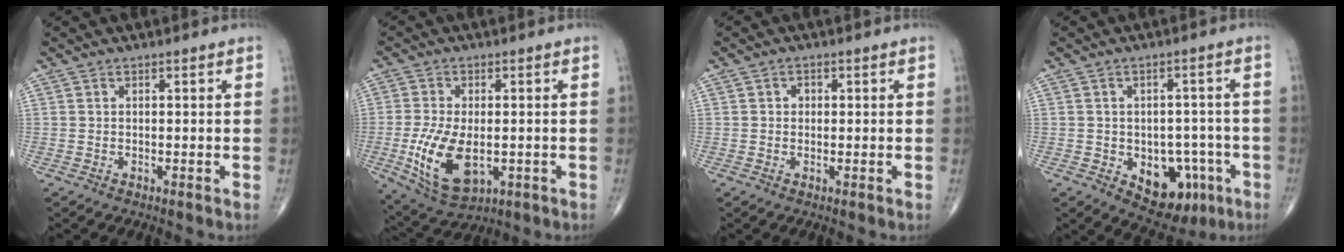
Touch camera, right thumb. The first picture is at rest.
{"total": 12.7, "force": [-2.5, 6.8, 10.4], "torque": [-0.195, -0.012, -0.031]}
{"total": 1.4, "force": [0.2, 1.2, 0.7], "torque": [-0.004, 0.002, 0.000]}
{"total": 11.5, "force": [-4.3, 7.7, 7.4], "torque": [-0.054, 0.028, -0.046]}